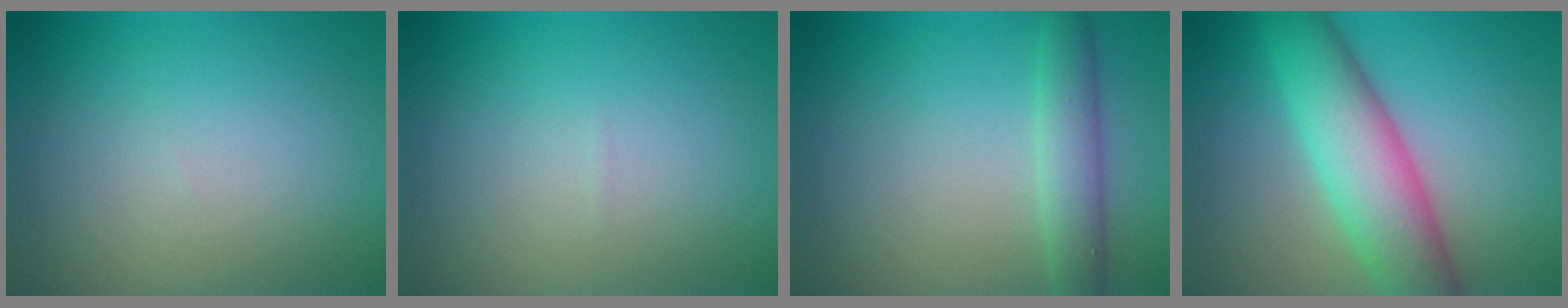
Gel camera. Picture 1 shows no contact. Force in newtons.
{"total": 0.0}
{"total": 3.1, "press": 3.1, "slide": 0.2}
{"total": 8.2, "press": 8.2, "slide": 0.2}